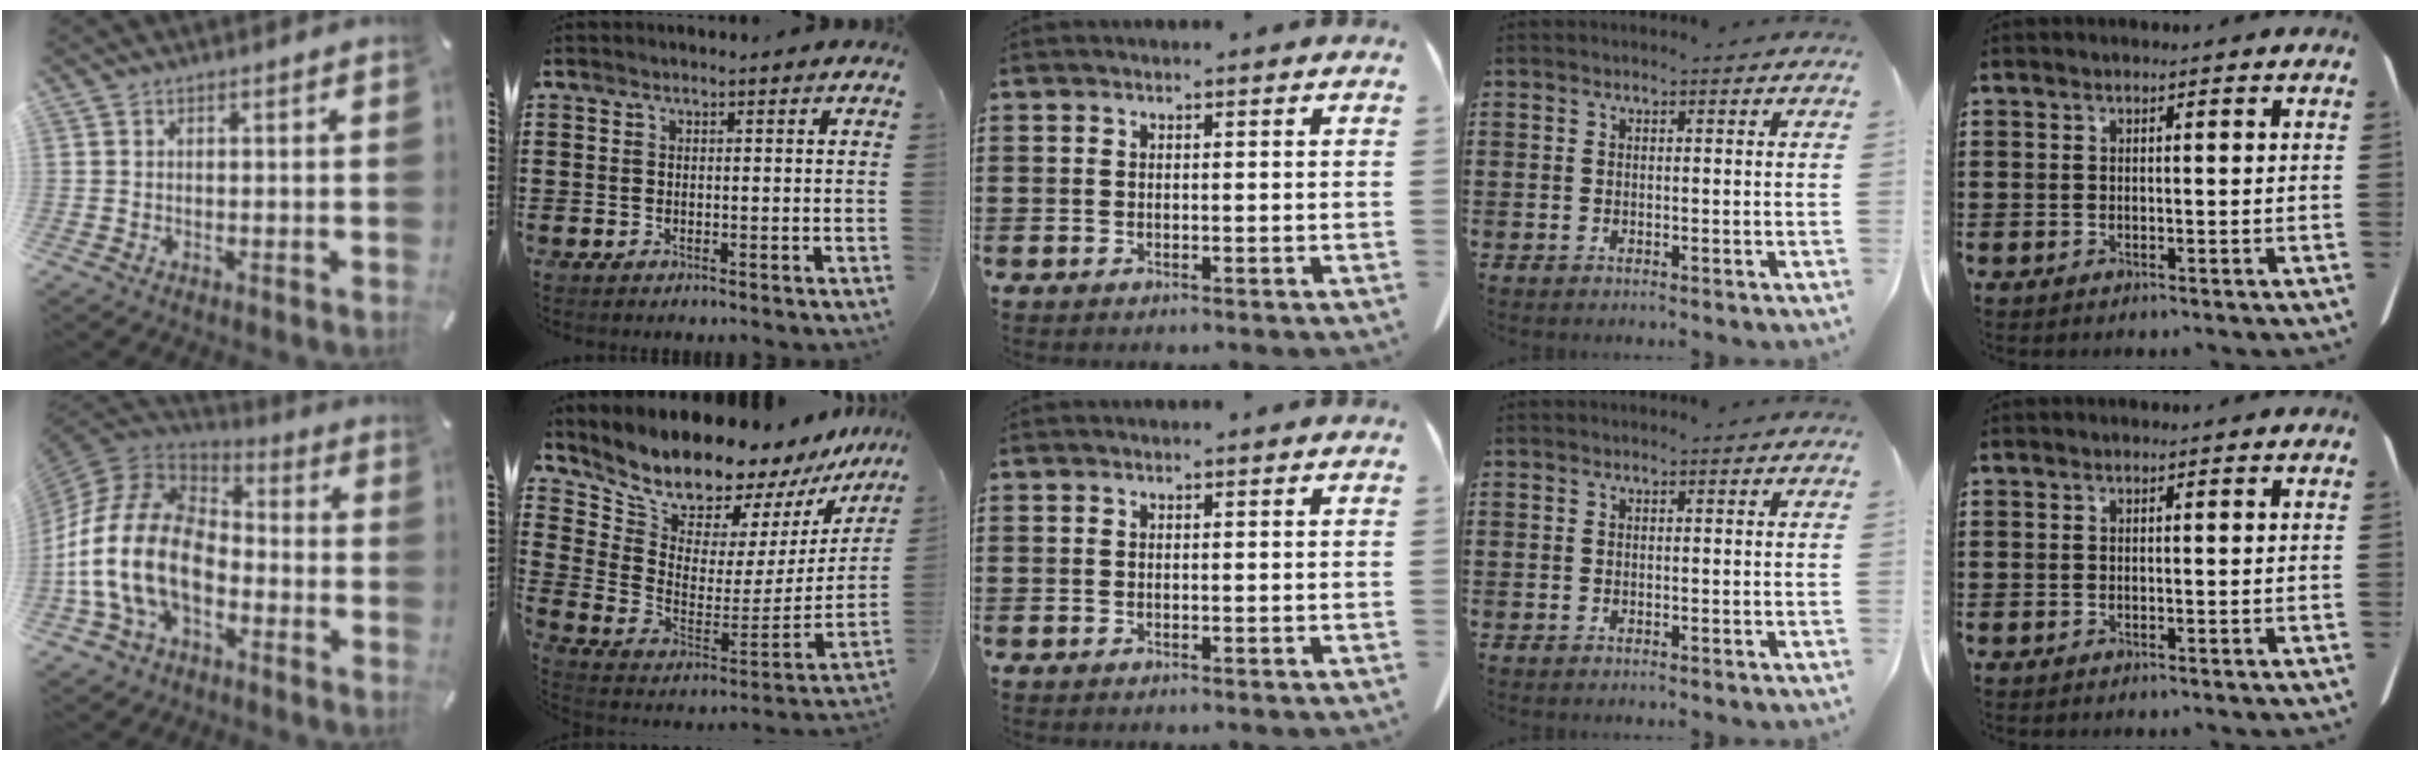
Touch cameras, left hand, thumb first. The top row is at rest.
{"thumb": {"total": 19.5, "force": [-6.8, 12.9, 13.0], "torque": [-0.276, 0.032, -0.120]}, "index": {"total": 10.8, "force": [10.5, 2.4, 1.4], "torque": [-0.078, -0.096, 0.181]}}